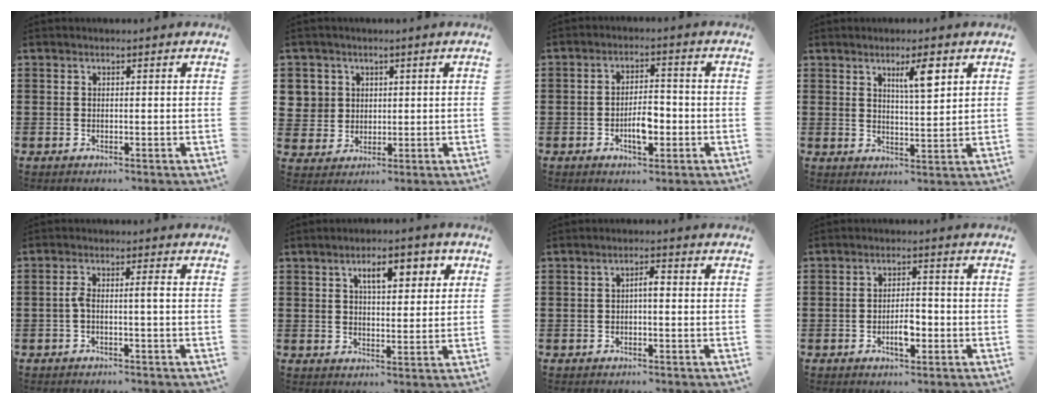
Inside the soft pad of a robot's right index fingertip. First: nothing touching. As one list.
[{"total": 4.4, "force": [1.4, 4.2, 0.3], "torque": [-0.028, 0.015, 0.027]}, {"total": 5.3, "force": [-1.7, 2.3, 4.4], "torque": [-0.084, 0.007, -0.032]}, {"total": 5.2, "force": [2.7, 1.2, 4.2], "torque": [-0.065, -0.002, 0.039]}, {"total": 2.5, "force": [-0.5, 0.3, 2.4], "torque": [-0.047, 0.004, -0.013]}, {"total": 6.0, "force": [2.7, 2.4, 4.8], "torque": [-0.072, 0.000, 0.036]}, {"total": 1.9, "force": [-0.3, 0.5, 1.8], "torque": [-0.035, 0.004, -0.008]}, {"total": 4.3, "force": [-1.4, 1.8, 3.6], "torque": [-0.071, 0.005, -0.027]}]